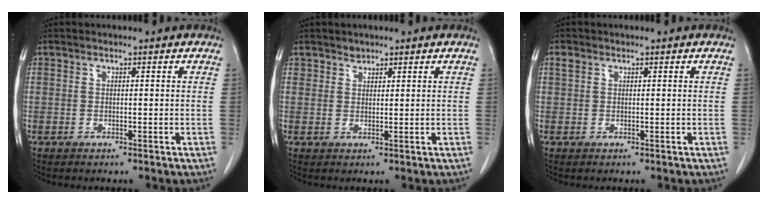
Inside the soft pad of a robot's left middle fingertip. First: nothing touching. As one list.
[{"total": 1.2, "force": [1.0, 0.7, 0.0], "torque": [0.007, -0.003, 0.014]}, {"total": 0.9, "force": [0.6, 0.6, 0.4], "torque": [-0.011, 0.011, 0.012]}]